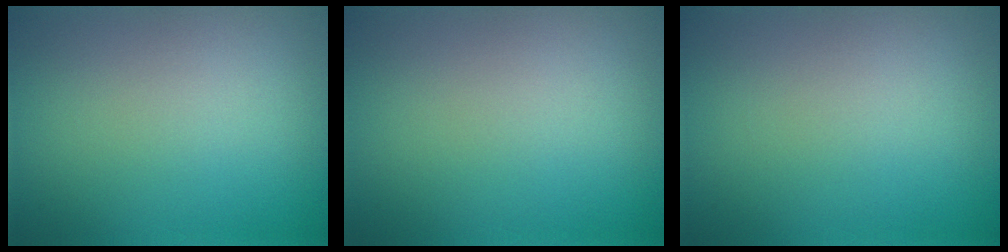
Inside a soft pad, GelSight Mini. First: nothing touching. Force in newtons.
{"total": 0.0}
{"total": 0.0}